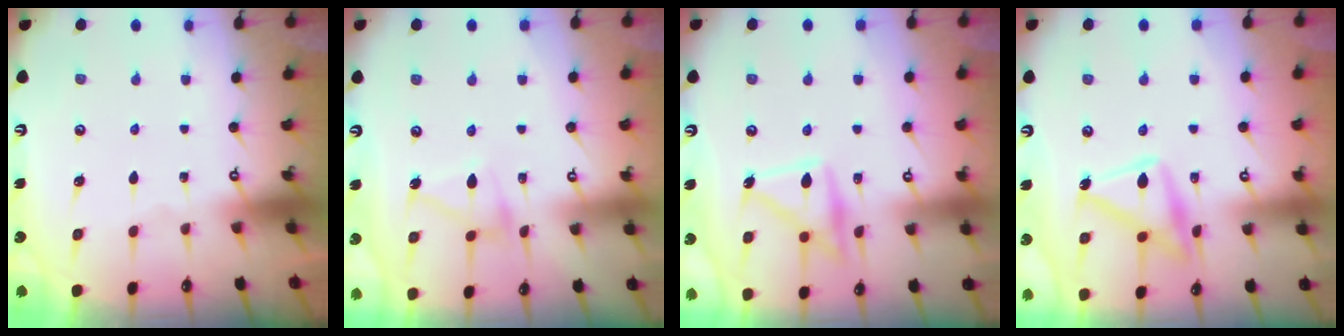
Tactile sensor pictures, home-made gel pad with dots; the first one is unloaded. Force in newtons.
{"total": 10.2, "press": 10.1, "slide": 0.6}
{"total": 16.7, "press": 16.6, "slide": 1.1}
{"total": 15.2, "press": 15.2, "slide": 0.9}